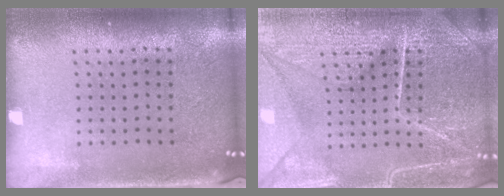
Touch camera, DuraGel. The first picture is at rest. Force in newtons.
{"total": 7.2, "press": 7.1, "slide": 0.8}